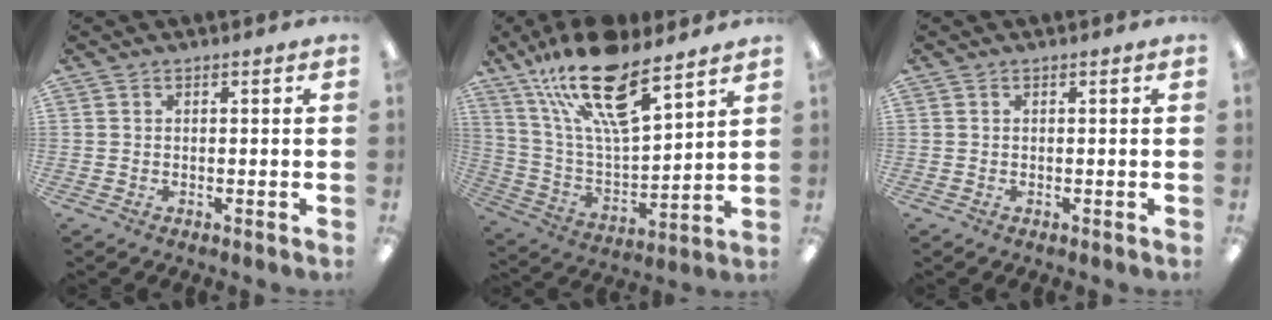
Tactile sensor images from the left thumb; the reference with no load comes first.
{"total": 21.4, "force": [14.6, 7.2, 13.8], "torque": [-0.252, -0.086, 0.251]}
{"total": 0.0}